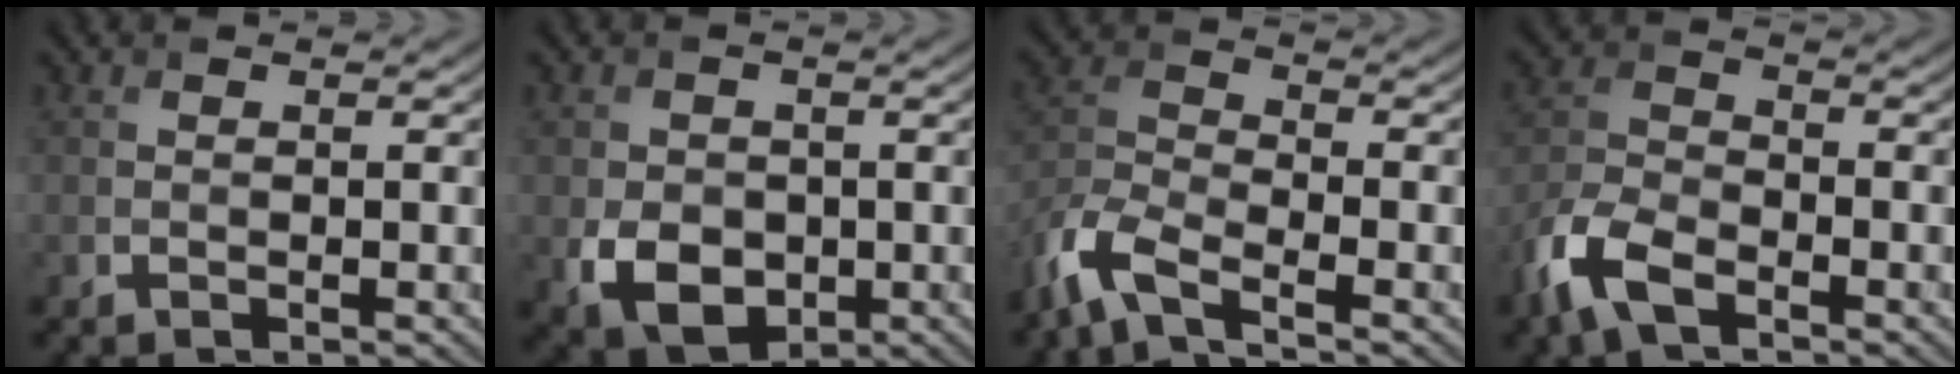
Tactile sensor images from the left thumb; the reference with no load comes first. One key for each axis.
{"total": 6.0, "fx": -1.5, "fy": 4.6, "fz": 3.5, "tx": -0.072, "ty": -0.013, "tz": -0.029}
{"total": 7.6, "fx": -5.3, "fy": 2.3, "fz": 5.0, "tx": -0.118, "ty": -0.008, "tz": -0.126}
{"total": 7.4, "fx": -4.7, "fy": 3.3, "fz": 4.7, "tx": -0.109, "ty": -0.006, "tz": -0.112}